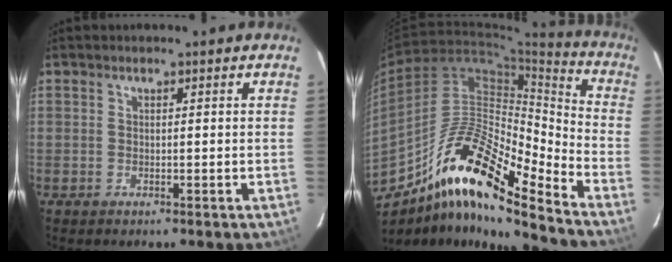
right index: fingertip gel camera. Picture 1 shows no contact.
{"total": 17.4, "force": [-11.8, 3.3, 12.3], "torque": [-0.217, 0.010, -0.225]}